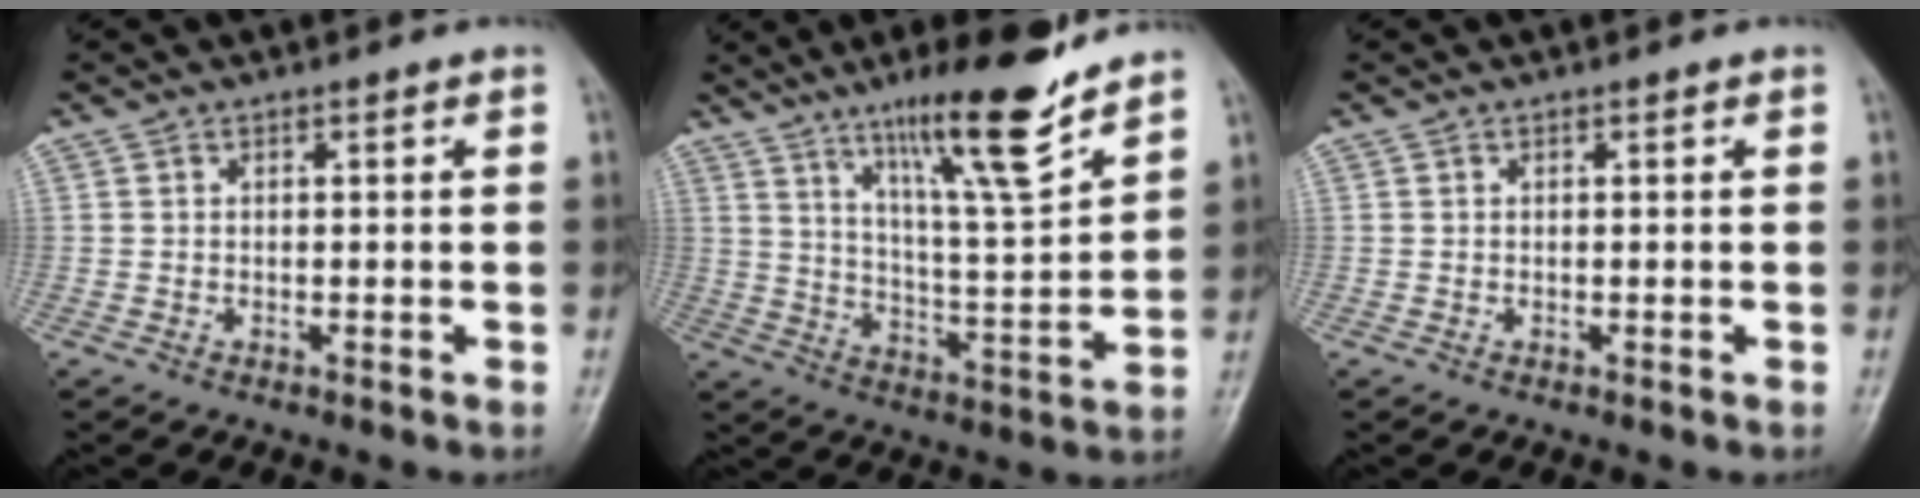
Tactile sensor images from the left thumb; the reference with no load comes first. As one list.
[{"total": 15.9, "force": [11.2, 1.9, 11.2], "torque": [-0.172, -0.071, 0.190]}, {"total": 0.0}]